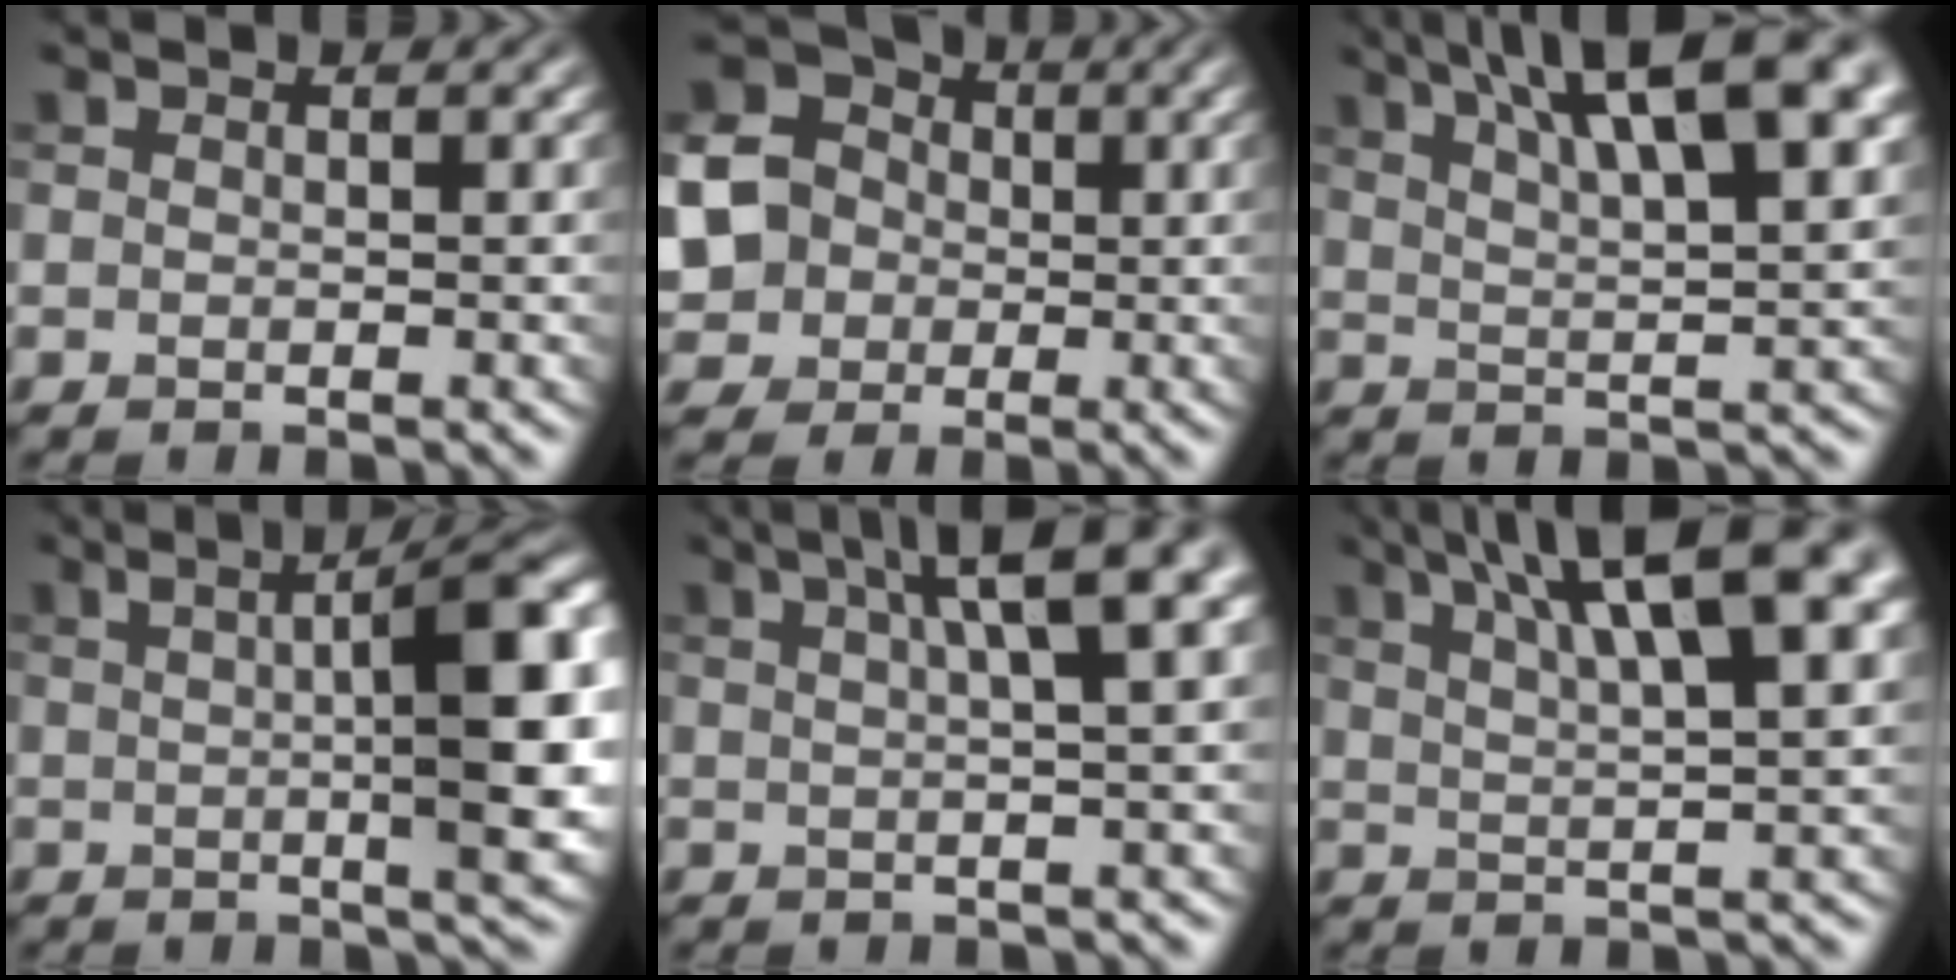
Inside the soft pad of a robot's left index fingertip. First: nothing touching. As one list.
[{"total": 9.6, "force": [-1.3, 8.9, 3.5], "torque": [-0.105, 0.003, -0.049]}, {"total": 12.4, "force": [6.8, 3.7, 9.7], "torque": [-0.116, 0.028, 0.087]}, {"total": 11.1, "force": [1.2, 3.0, 10.6], "torque": [-0.115, 0.010, 0.020]}, {"total": 8.0, "force": [3.5, 2.2, 6.9], "torque": [-0.053, 0.034, 0.039]}, {"total": 11.4, "force": [5.8, 3.0, 9.4], "torque": [-0.115, 0.025, 0.079]}]